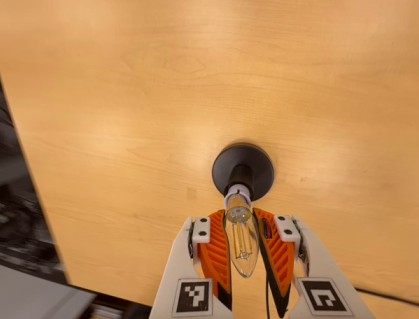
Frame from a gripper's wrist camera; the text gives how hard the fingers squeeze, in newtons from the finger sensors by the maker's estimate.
{"total": 18.3, "left": 18.1, "right": 18.6}